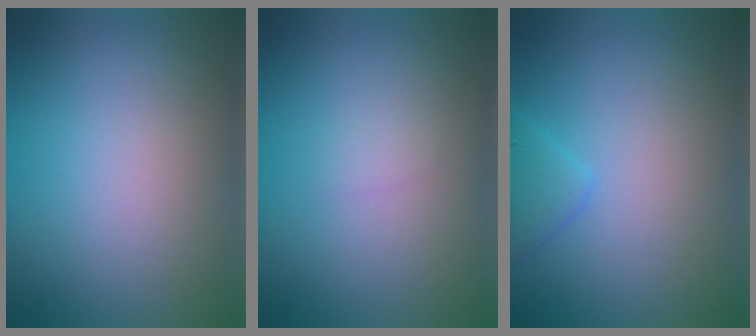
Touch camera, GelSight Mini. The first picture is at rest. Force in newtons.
{"total": 0.7, "press": 0.7, "slide": 0.0}
{"total": 1.5, "press": 1.5, "slide": 0.1}